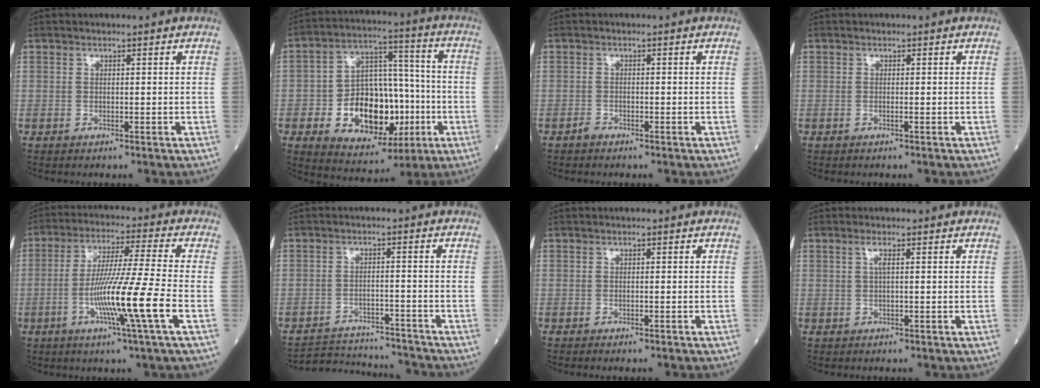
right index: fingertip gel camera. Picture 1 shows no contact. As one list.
[{"total": 16.3, "force": [-4.1, 9.5, 12.6], "torque": [-0.217, 0.023, -0.053]}, {"total": 0.8, "force": [-0.7, 0.3, 0.2], "torque": [-0.002, 0.001, -0.014]}, {"total": 0.0}, {"total": 12.3, "force": [-4.0, -2.3, 11.4], "torque": [-0.213, -0.017, -0.078]}, {"total": 11.2, "force": [-11.1, 0.7, 1.0], "torque": [-0.017, 0.013, -0.165]}, {"total": 3.0, "force": [-2.8, 0.1, 1.3], "torque": [-0.018, -0.002, -0.035]}, {"total": 1.0, "force": [0.3, -0.1, 1.0], "torque": [-0.024, 0.002, 0.006]}]